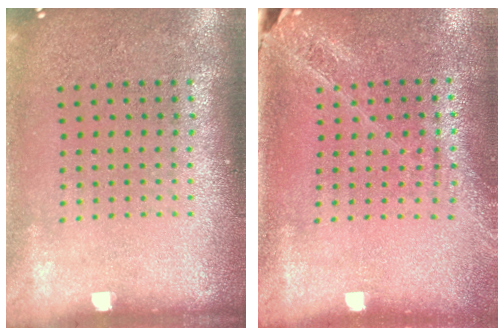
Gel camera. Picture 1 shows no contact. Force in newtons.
{"total": 1.5, "press": 1.4, "slide": 0.4}